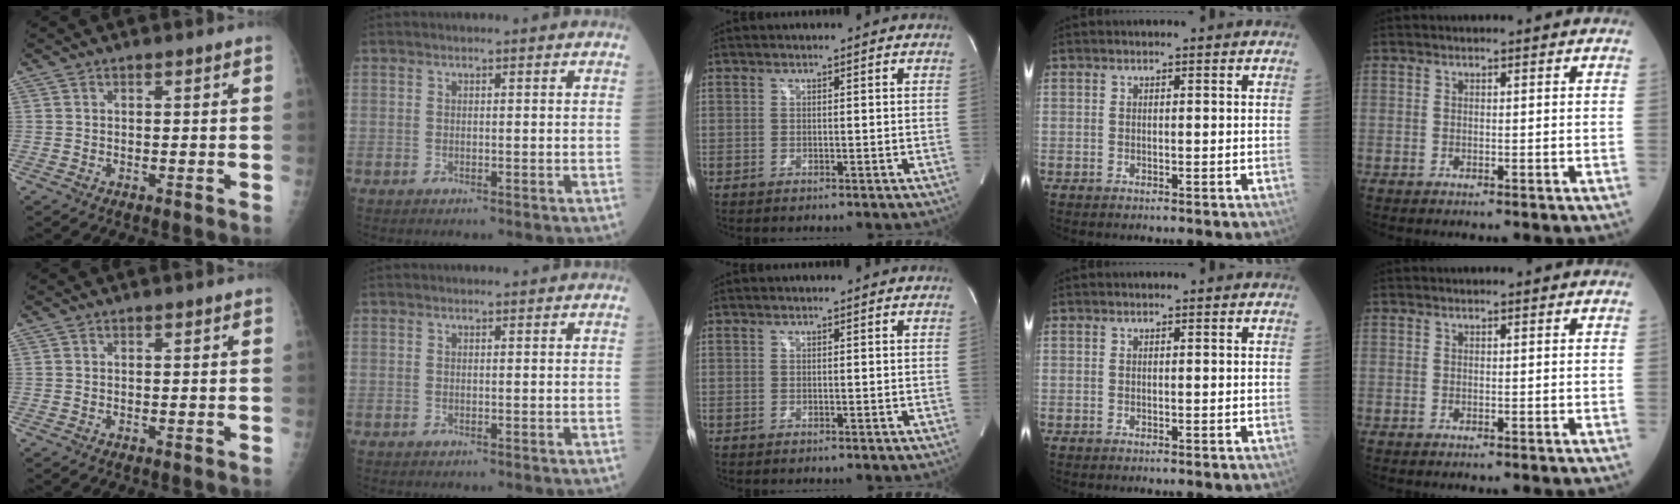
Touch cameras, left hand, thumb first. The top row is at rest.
{"index": {"total": 0.5, "force": [0.4, 0.2, -0.1], "torque": [0.000, 0.004, 0.006]}}